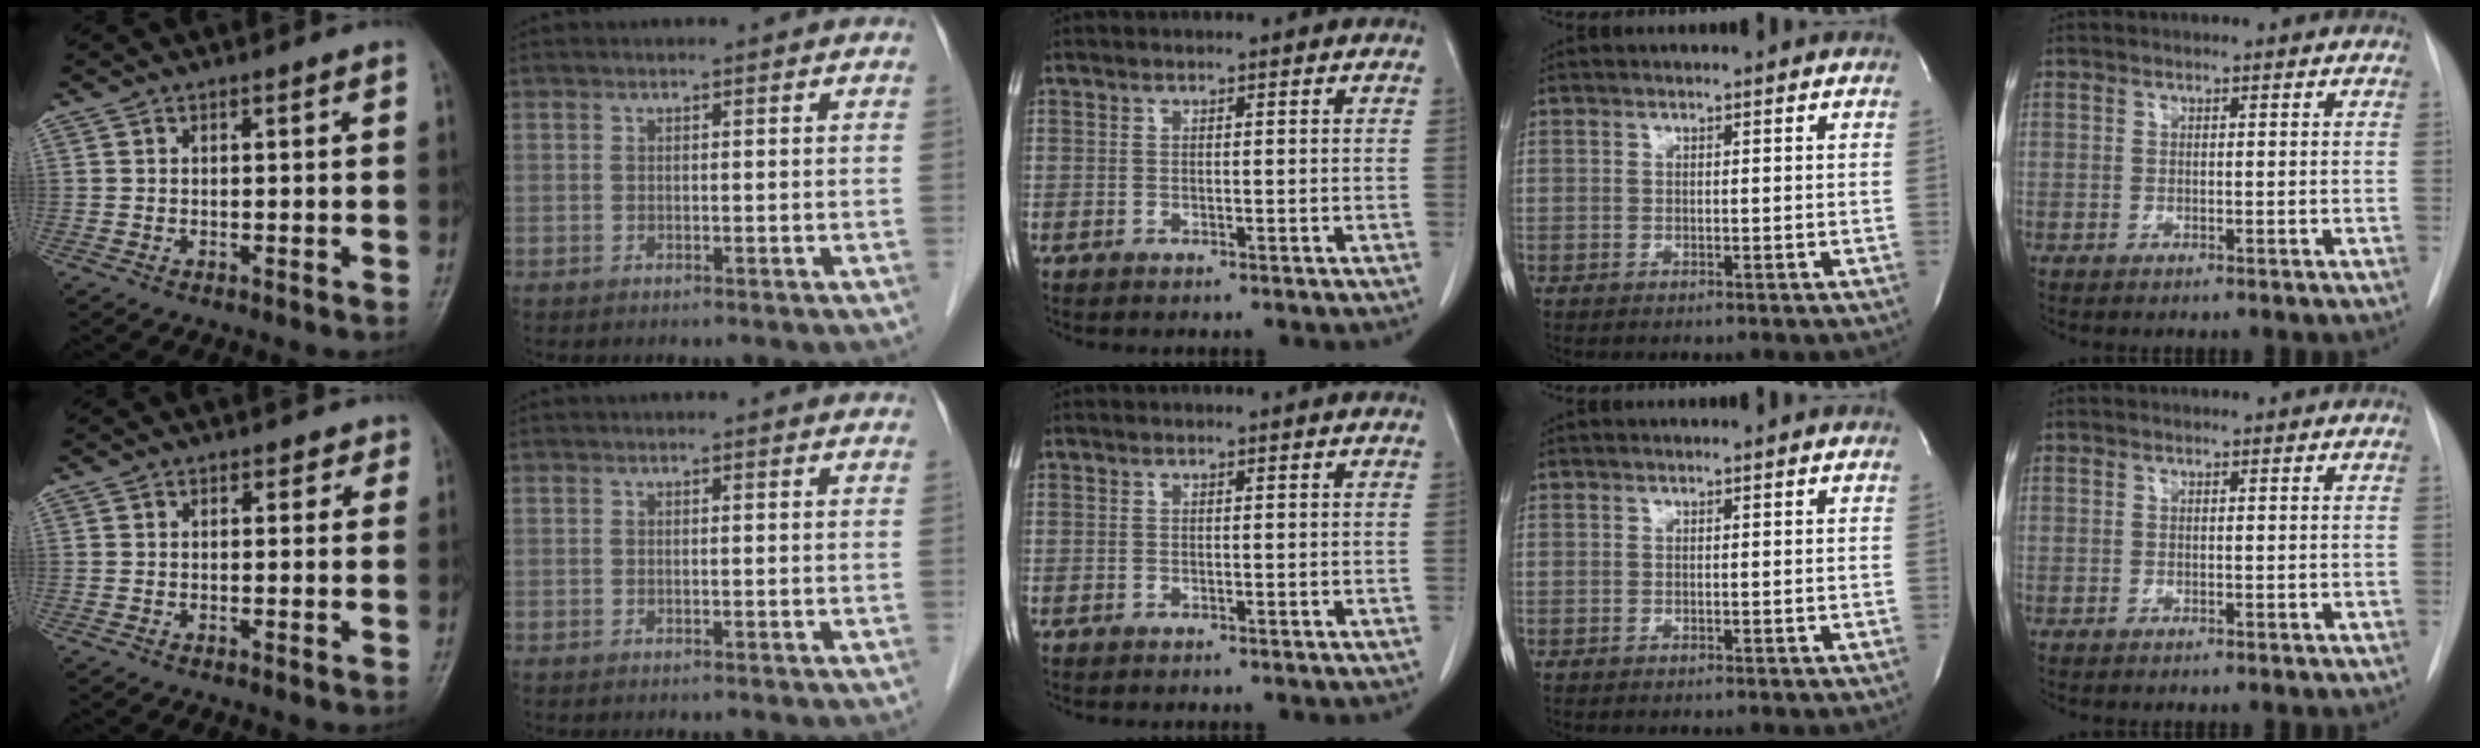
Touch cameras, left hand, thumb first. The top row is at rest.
{"thumb": {"total": 1.5, "force": [0.8, 1.2, 0.4], "torque": [0.015, -0.002, 0.002]}, "index": {"total": 3.1, "force": [2.9, 0.4, 1.0], "torque": [-0.013, 0.013, 0.022]}}